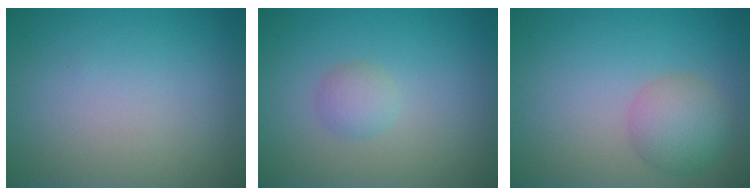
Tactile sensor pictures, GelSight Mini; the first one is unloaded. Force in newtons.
{"total": 1.5, "press": 1.5, "slide": 0.0}
{"total": 3.4, "press": 3.4, "slide": 0.2}